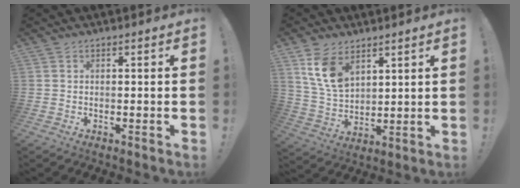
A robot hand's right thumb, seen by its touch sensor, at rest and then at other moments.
{"total": 11.1, "force": [6.3, 6.6, 6.3], "torque": [-0.122, -0.026, 0.123]}